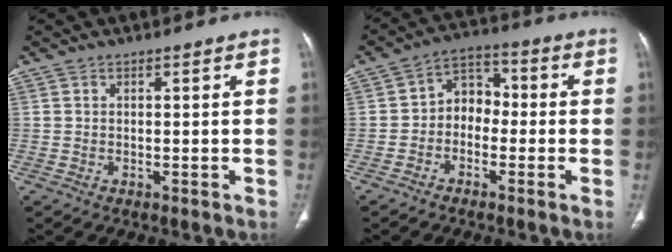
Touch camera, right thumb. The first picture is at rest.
{"total": 6.7, "force": [-1.4, 5.2, 3.9], "torque": [-0.031, 0.036, -0.043]}